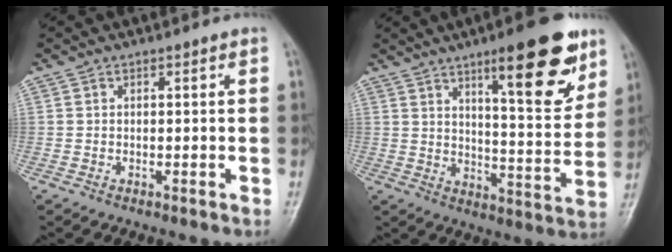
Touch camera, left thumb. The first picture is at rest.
{"total": 16.7, "force": [9.8, 4.3, 12.8], "torque": [-0.149, -0.055, 0.144]}